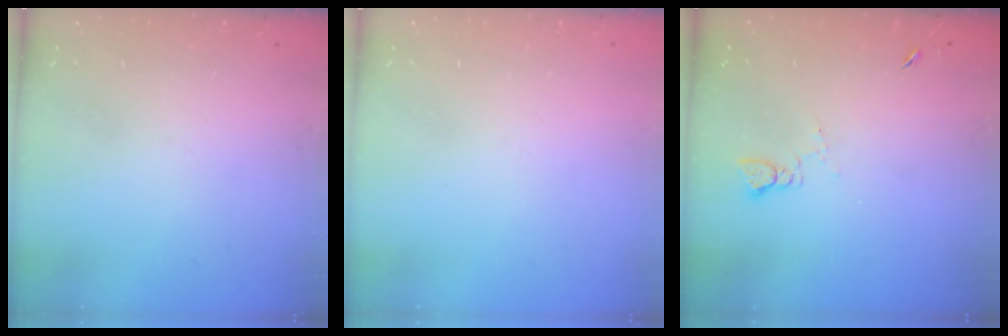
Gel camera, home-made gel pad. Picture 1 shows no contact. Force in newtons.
{"total": 0.0}
{"total": 2.1, "press": 2.0, "slide": 0.3}